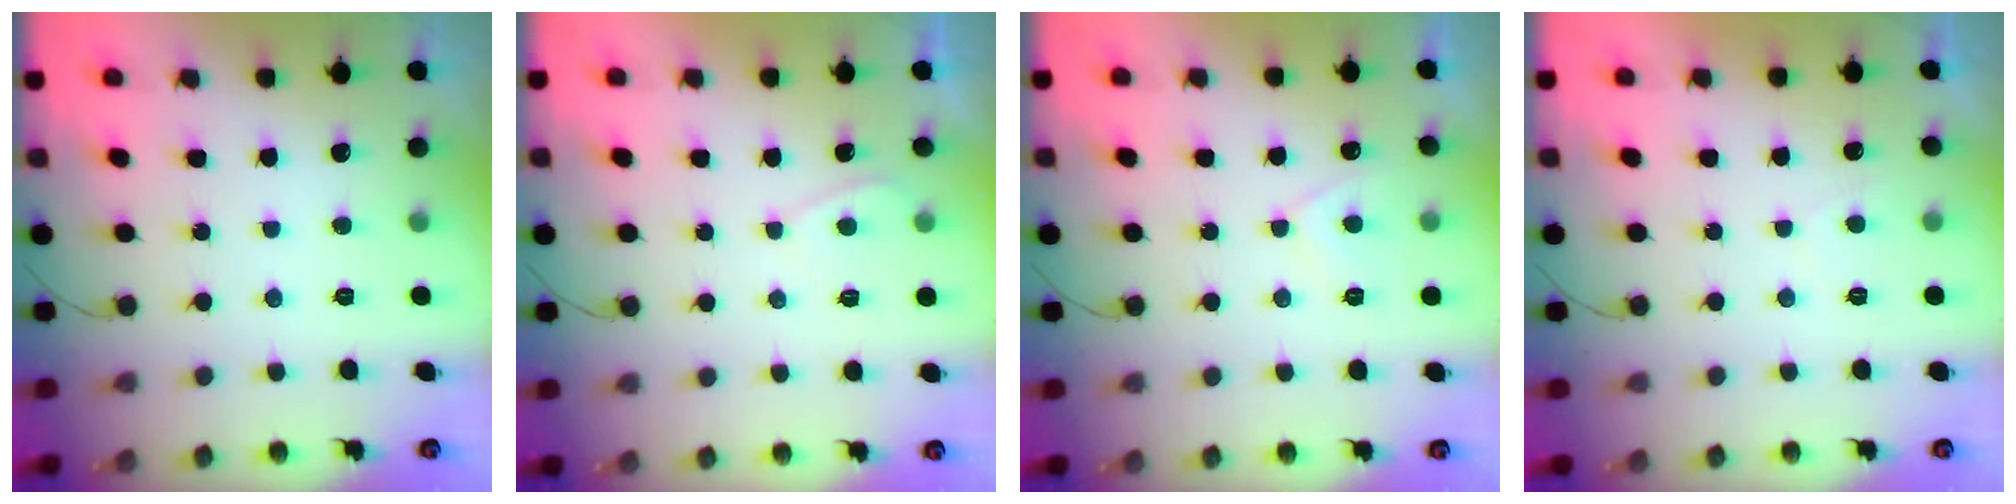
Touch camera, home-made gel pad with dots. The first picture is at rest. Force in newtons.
{"total": 2.8, "press": 2.7, "slide": 0.3}
{"total": 3.0, "press": 3.0, "slide": 0.4}
{"total": 2.0, "press": 1.9, "slide": 0.7}